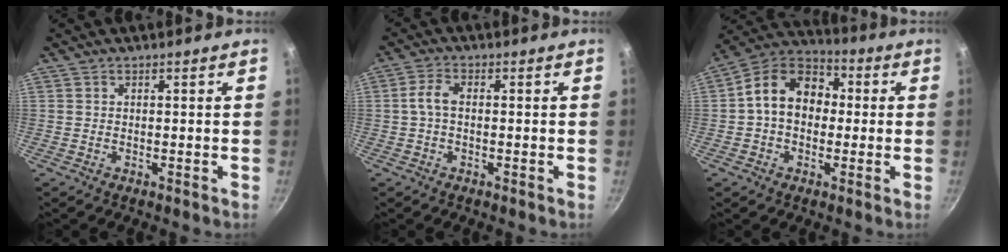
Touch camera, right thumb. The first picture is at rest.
{"total": 3.6, "force": [-0.1, 1.7, 3.2], "torque": [-0.075, 0.015, -0.008]}
{"total": 12.7, "force": [0.6, 9.6, 8.3], "torque": [-0.099, 0.035, -0.011]}